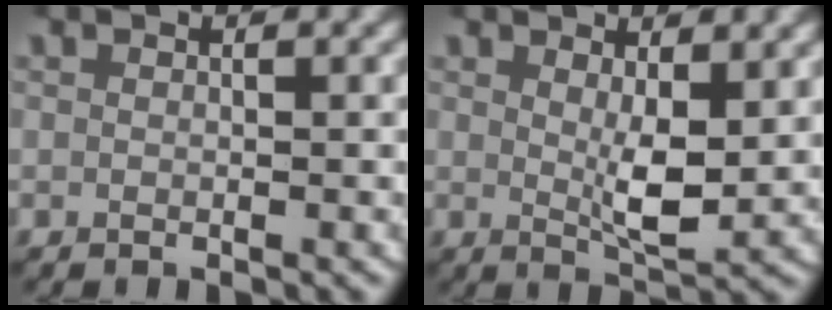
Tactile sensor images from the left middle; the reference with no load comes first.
{"total": 3.3, "force": [1.6, 0.9, 2.7], "torque": [-0.048, -0.020, 0.031]}